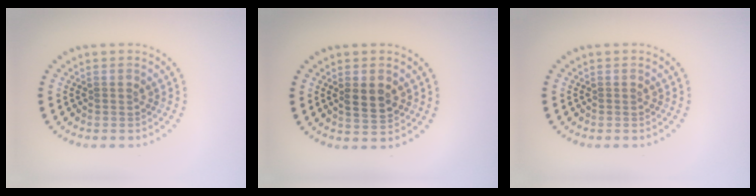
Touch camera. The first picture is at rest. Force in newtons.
{"total": 2.6, "press": 2.6, "slide": 0.2}
{"total": 0.0}